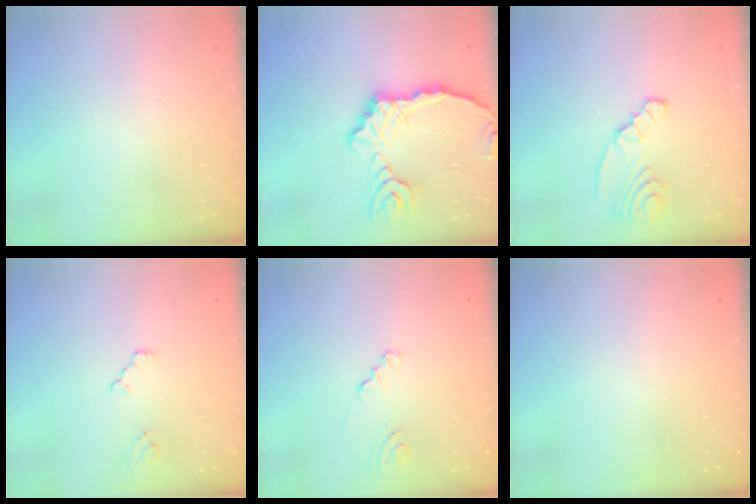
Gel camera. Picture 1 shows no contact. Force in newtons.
{"total": 14.4, "press": 14.3, "slide": 2.0}
{"total": 7.0, "press": 5.4, "slide": 4.4}
{"total": 2.3, "press": 2.3, "slide": 0.4}
{"total": 1.7, "press": 1.7, "slide": 0.3}
{"total": 0.0}